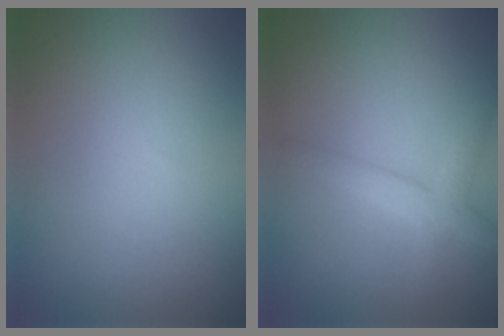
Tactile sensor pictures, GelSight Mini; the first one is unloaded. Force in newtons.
{"total": 2.6, "press": 2.6, "slide": 0.2}